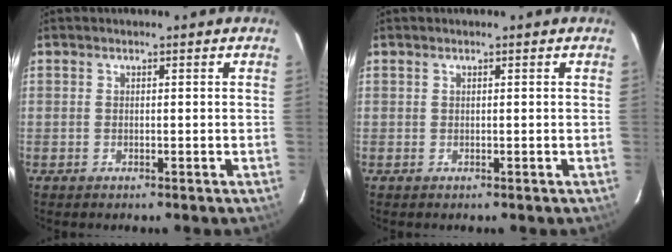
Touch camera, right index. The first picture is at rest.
{"total": 0.0}